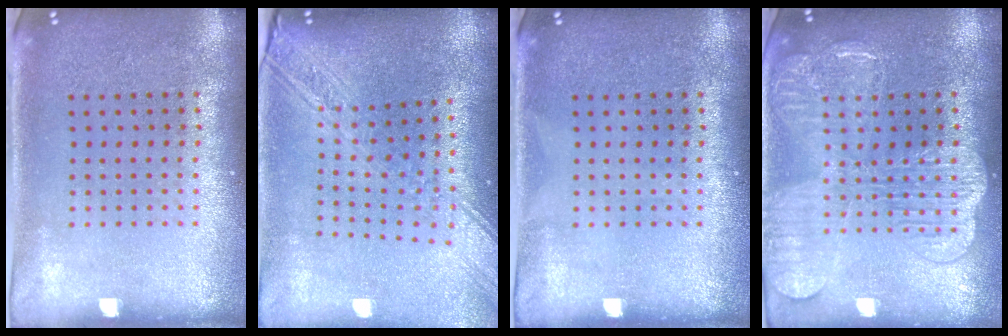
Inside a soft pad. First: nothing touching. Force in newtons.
{"total": 2.7, "press": 2.2, "slide": 1.5}
{"total": 0.0}
{"total": 3.9, "press": 3.9, "slide": 0.5}